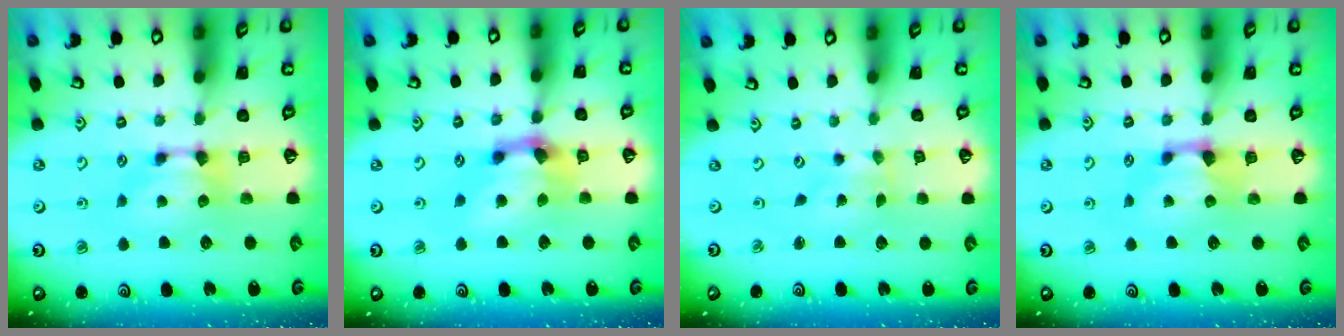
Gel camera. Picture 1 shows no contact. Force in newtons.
{"total": 4.3, "press": 3.7, "slide": 2.3}
{"total": 4.1, "press": 4.1, "slide": 0.7}
{"total": 0.7, "press": 0.2, "slide": 0.7}